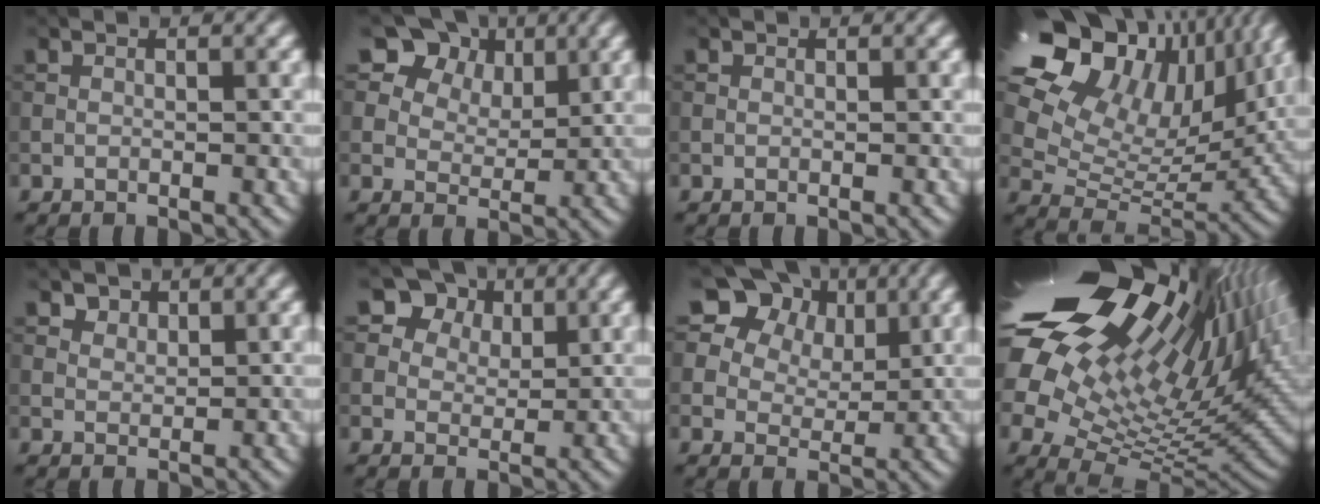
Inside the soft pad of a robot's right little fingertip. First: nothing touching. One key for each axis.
{"total": 10.2, "fx": 6.7, "fy": 6.4, "fz": 4.4, "tx": -0.094, "ty": 0.008, "tz": 0.111}
{"total": 0.0}
{"total": 17.6, "fx": 9.1, "fy": 10.3, "fz": 11.0, "tx": -0.223, "ty": 0.051, "tz": 0.152}
{"total": 1.7, "fx": 1.3, "fy": 1.0, "fz": 0.4, "tx": -0.012, "ty": -0.013, "tz": 0.031}
{"total": 8.4, "fx": 5.0, "fy": 5.7, "fz": 3.4, "tx": -0.073, "ty": 0.011, "tz": 0.071}
{"total": 15.7, "fx": 9.4, "fy": 10.5, "fz": 6.8, "tx": -0.167, "ty": 0.039, "tz": 0.177}
{"total": 22.2, "fx": 9.9, "fy": 10.0, "fz": 17.2, "tx": -0.292, "ty": 0.033, "tz": 0.176}